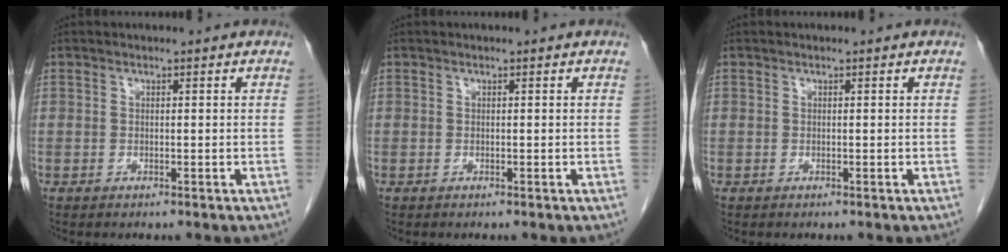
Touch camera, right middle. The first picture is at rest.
{"total": 0.0}
{"total": 0.0}